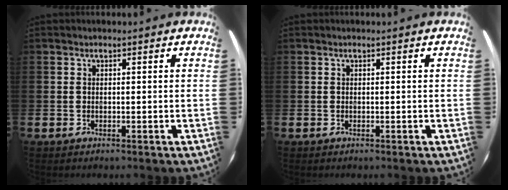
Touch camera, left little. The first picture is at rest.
{"total": 0.0}